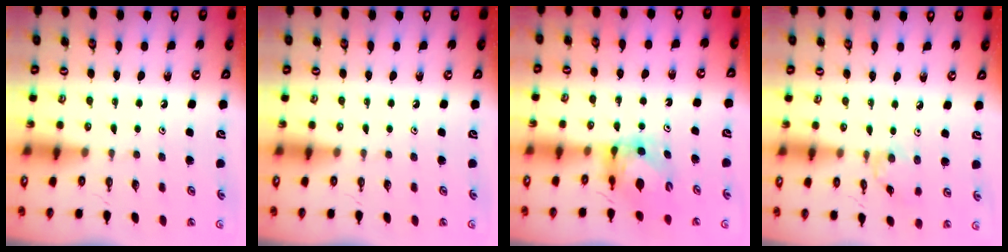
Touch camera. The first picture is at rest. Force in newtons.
{"total": 0.0}
{"total": 5.6, "press": 5.6, "slide": 0.4}
{"total": 2.6, "press": 2.5, "slide": 0.5}